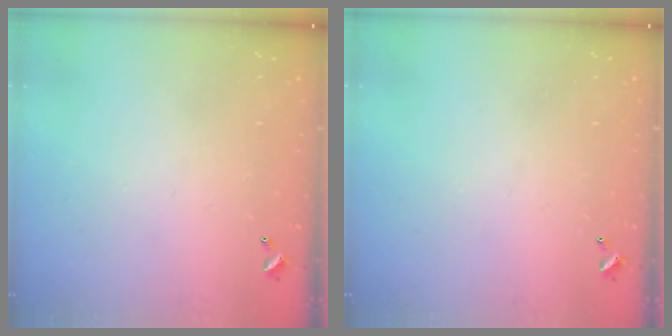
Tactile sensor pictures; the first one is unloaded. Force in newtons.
{"total": 0.0}